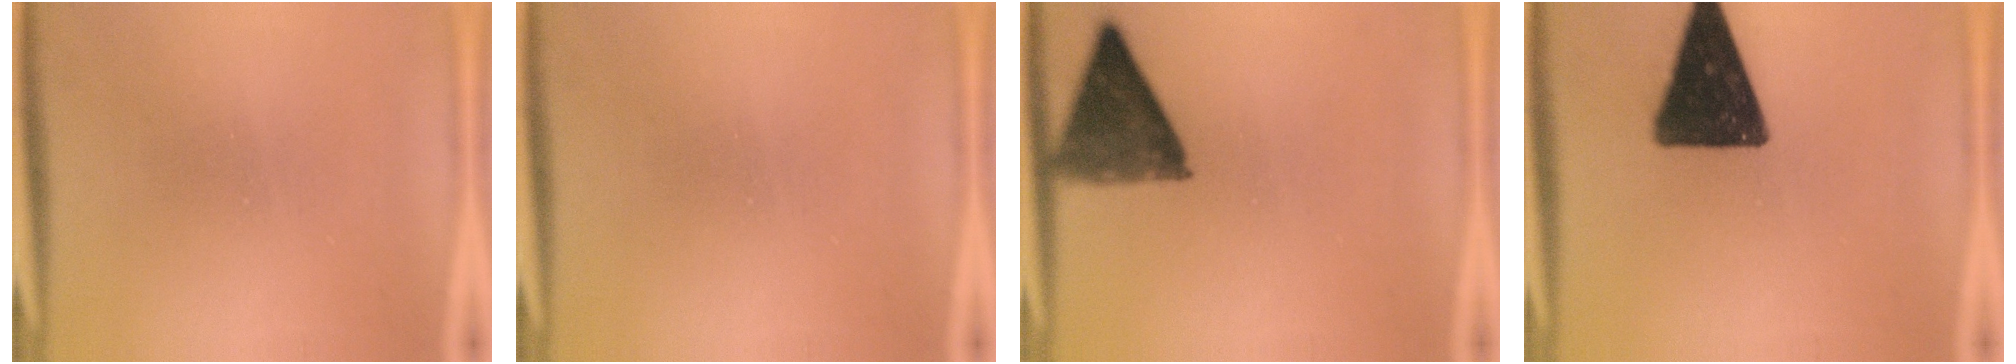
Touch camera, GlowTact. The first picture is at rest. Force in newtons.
{"total": 0.0}
{"total": 8.4}
{"total": 17.6}